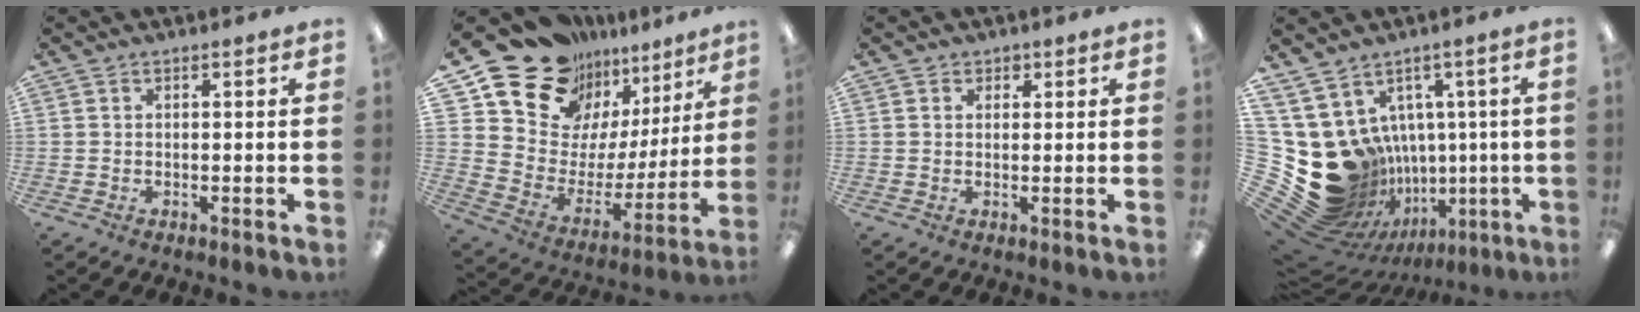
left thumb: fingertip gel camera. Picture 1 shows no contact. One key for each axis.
{"total": 19.8, "fx": 15.6, "fy": 10.8, "fz": 5.8, "tx": -0.123, "ty": -0.119, "tz": 0.293}
{"total": 1.4, "fx": 0.8, "fy": 1.2, "fz": 0.1, "tx": 0.006, "ty": -0.001, "tz": 0.011}
{"total": 17.8, "fx": -0.6, "fy": 15.9, "fz": 8.0, "tx": -0.196, "ty": -0.039, "tz": 0.040}